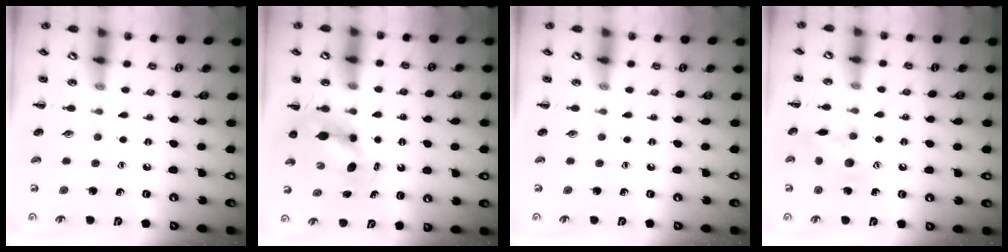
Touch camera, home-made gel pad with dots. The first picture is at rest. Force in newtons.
{"total": 6.1, "press": 6.0, "slide": 1.1}
{"total": 0.0}
{"total": 9.1, "press": 9.1, "slide": 0.7}